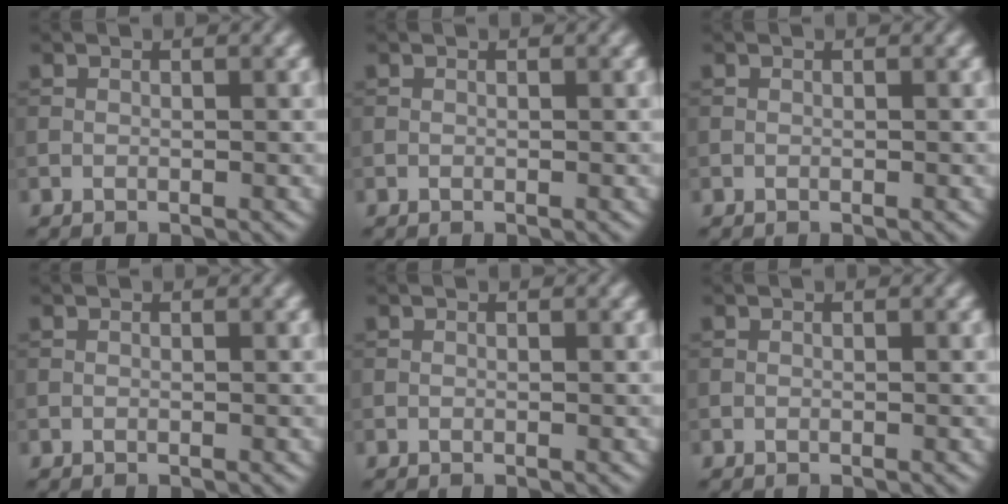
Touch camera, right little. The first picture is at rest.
{"total": 0.0}
{"total": 0.0}
{"total": 0.0}
{"total": 0.0}
{"total": 0.0}